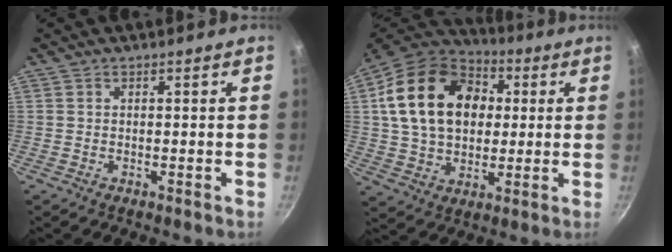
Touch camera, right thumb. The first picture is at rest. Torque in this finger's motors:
{"motor_torque": [-0.45, 2.99, 1.13, 0.45, 0.30]}